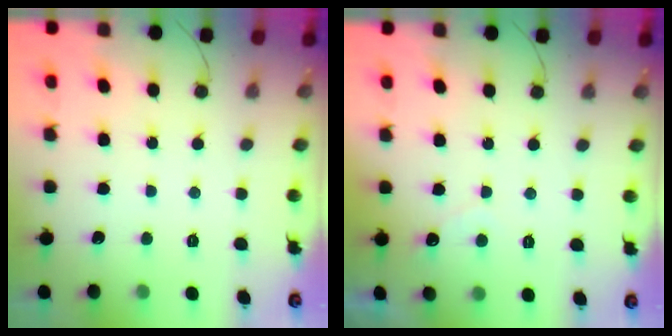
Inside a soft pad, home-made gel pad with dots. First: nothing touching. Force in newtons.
{"total": 3.0, "press": 3.0, "slide": 0.1}